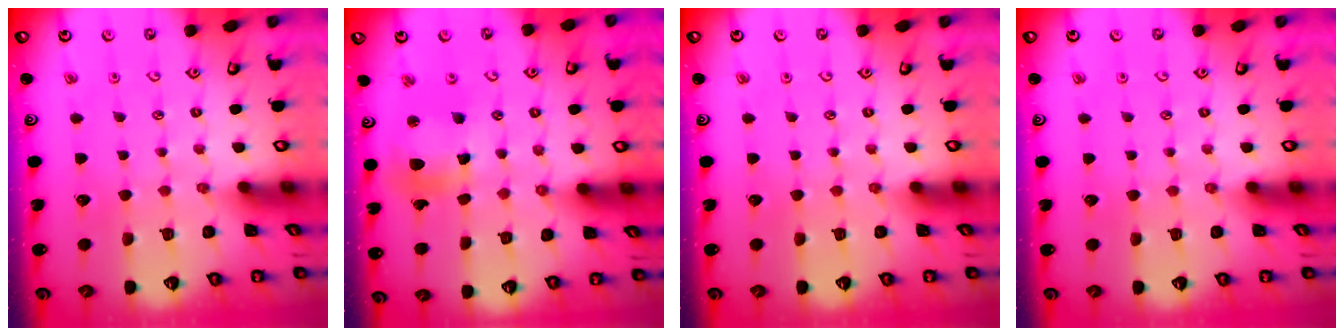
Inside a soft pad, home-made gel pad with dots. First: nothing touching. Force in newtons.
{"total": 11.6, "press": 11.5, "slide": 1.5}
{"total": 0.0}
{"total": 0.0}